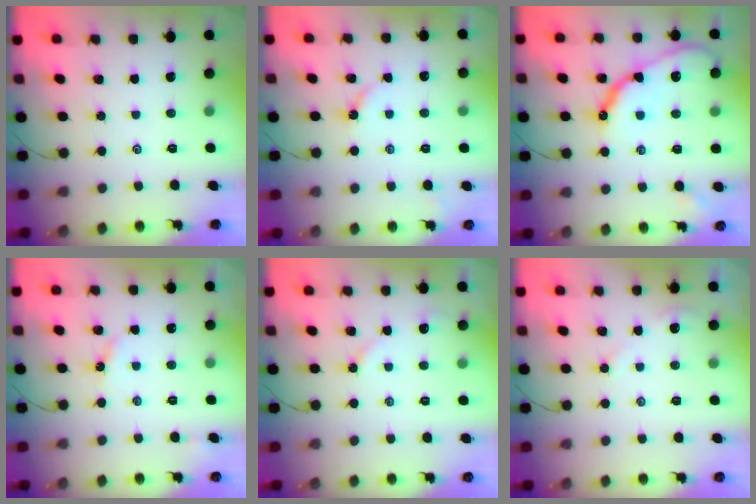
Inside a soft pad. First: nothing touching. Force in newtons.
{"total": 2.8, "press": 2.8, "slide": 0.3}
{"total": 13.1, "press": 13.1, "slide": 1.2}
{"total": 2.8, "press": 2.8, "slide": 0.5}
{"total": 5.1, "press": 5.1, "slide": 0.4}
{"total": 2.8, "press": 2.8, "slide": 0.4}